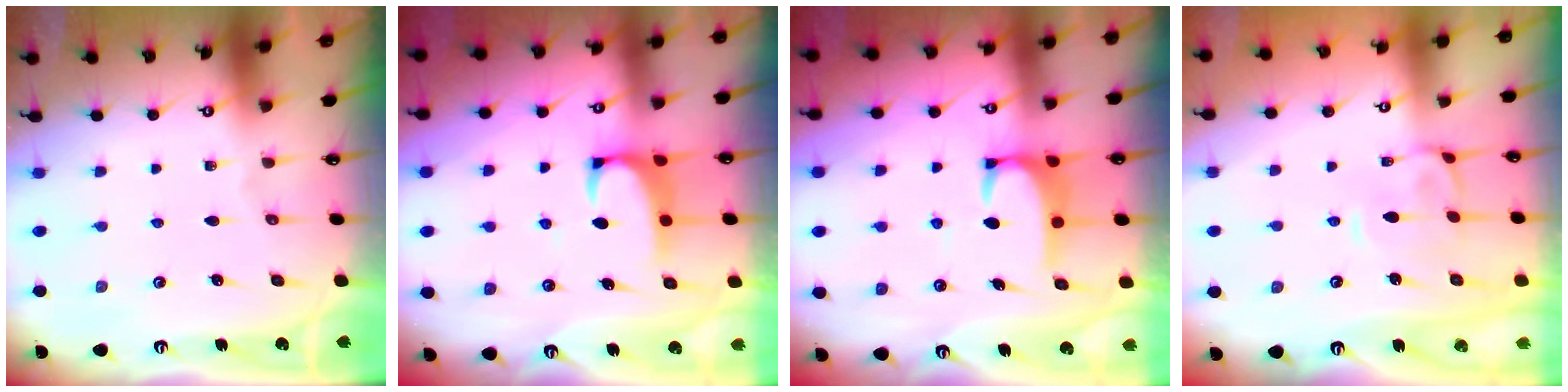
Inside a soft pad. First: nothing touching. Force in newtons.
{"total": 2.5, "press": 2.4, "slide": 0.8}
{"total": 3.4, "press": 3.3, "slide": 0.9}
{"total": 1.4, "press": 1.1, "slide": 0.9}